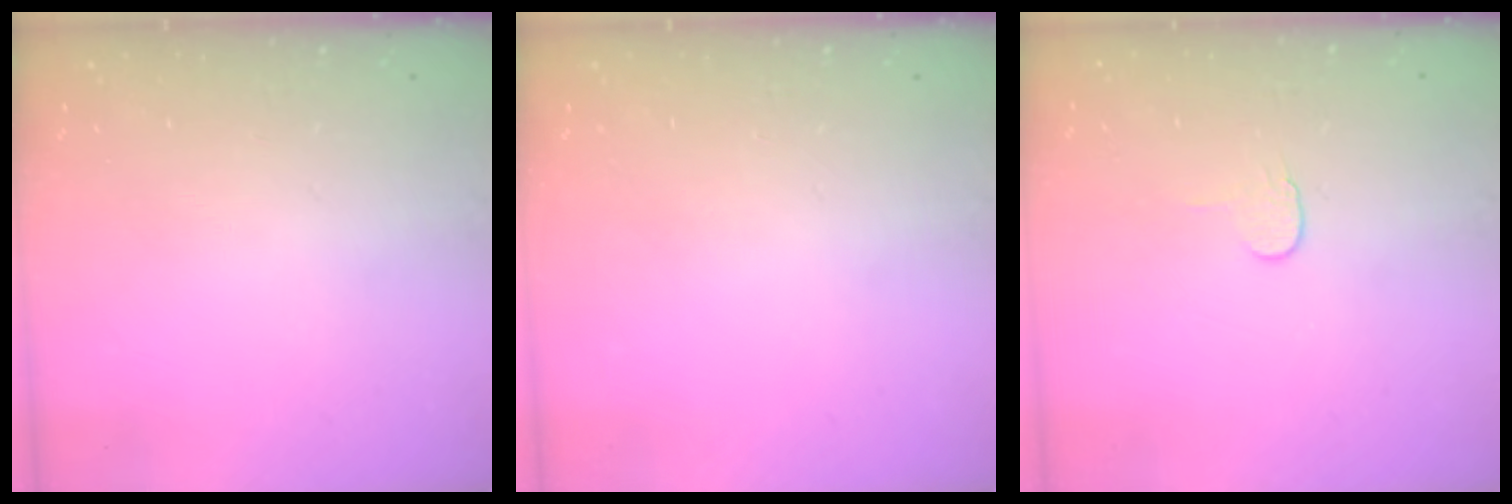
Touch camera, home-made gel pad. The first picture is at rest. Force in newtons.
{"total": 0.0}
{"total": 3.7, "press": 3.7, "slide": 0.4}